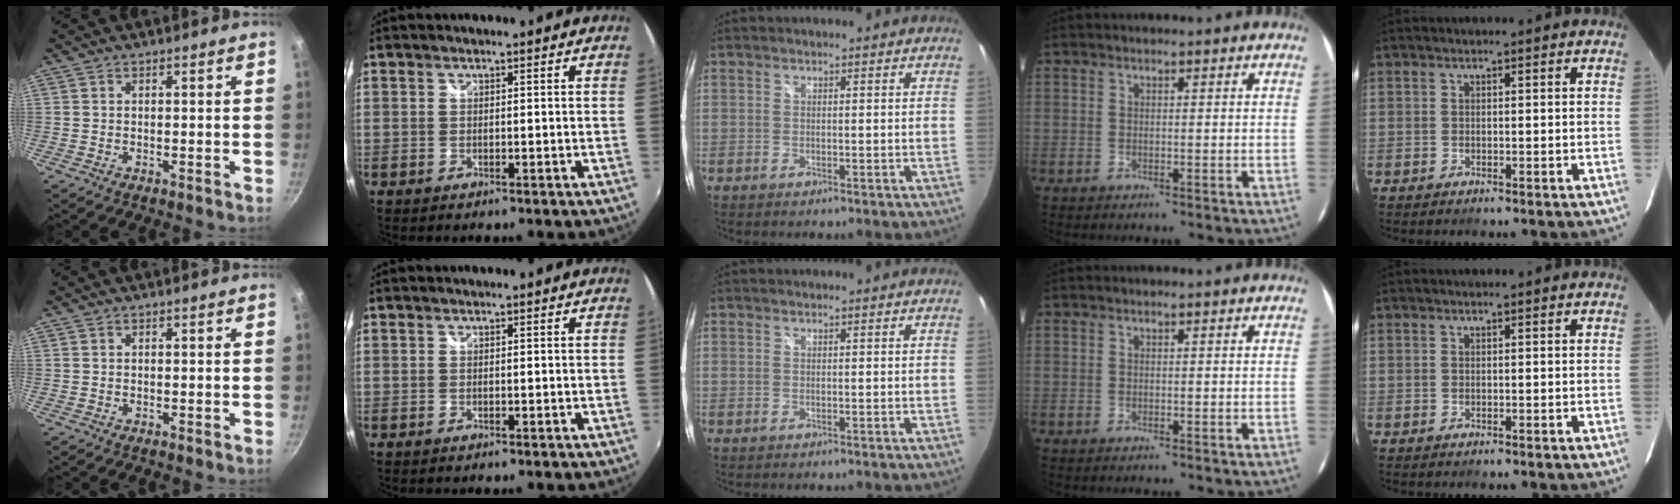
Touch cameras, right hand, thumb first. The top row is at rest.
{}